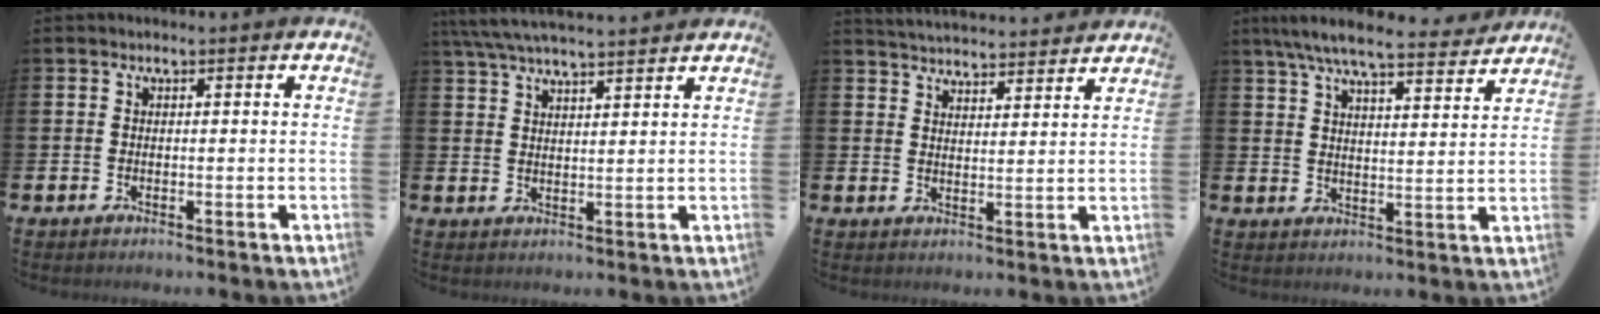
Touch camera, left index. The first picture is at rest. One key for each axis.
{"total": 5.2, "fx": 4.8, "fy": 0.2, "fz": 1.9, "tx": -0.053, "ty": -0.016, "tz": 0.088}
{"total": 4.2, "fx": 4.2, "fy": 0.2, "fz": -0.2, "tx": -0.005, "ty": -0.032, "tz": 0.073}
{"total": 8.2, "fx": 7.4, "fy": 1.1, "fz": 3.3, "tx": -0.070, "ty": -0.043, "tz": 0.128}